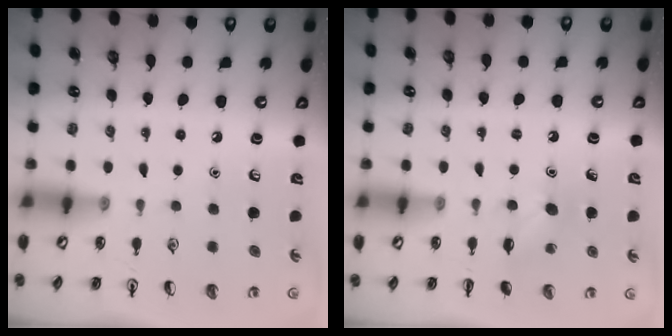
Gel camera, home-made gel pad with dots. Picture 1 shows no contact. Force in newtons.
{"total": 5.3, "press": 5.1, "slide": 1.5}